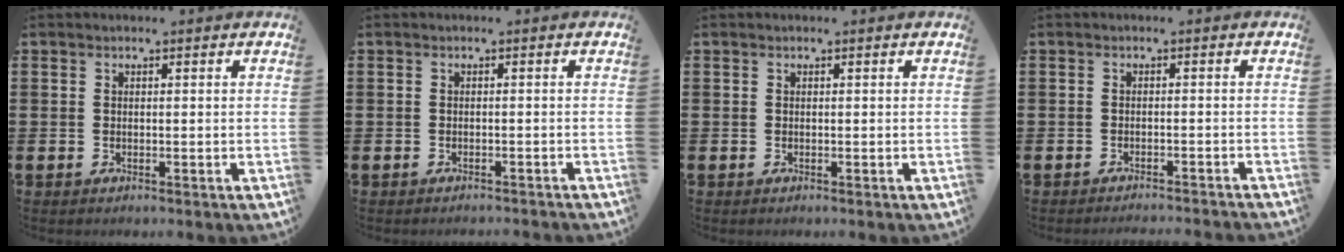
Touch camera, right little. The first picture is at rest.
{"total": 0.6, "force": [-0.6, -0.1, 0.1], "torque": [-0.001, -0.001, -0.013]}
{"total": 0.0}
{"total": 1.1, "force": [-1.1, -0.3, 0.0], "torque": [0.001, 0.003, -0.022]}